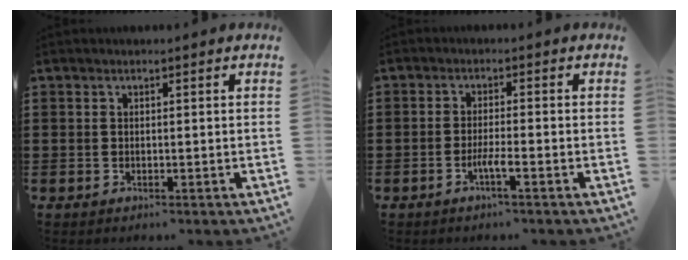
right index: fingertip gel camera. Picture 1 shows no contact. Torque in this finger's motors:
{"motor_torque": [0.38, 0.30, 0.23, 0.05]}